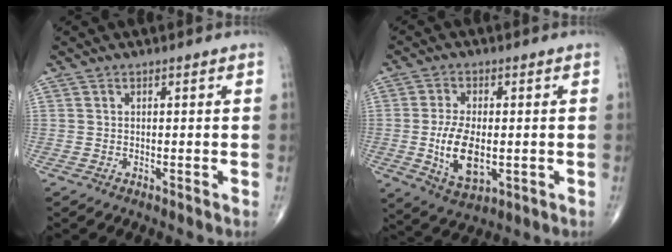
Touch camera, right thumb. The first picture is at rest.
{"total": 10.1, "force": [-1.2, 5.3, 8.5], "torque": [-0.155, -0.010, -0.014]}